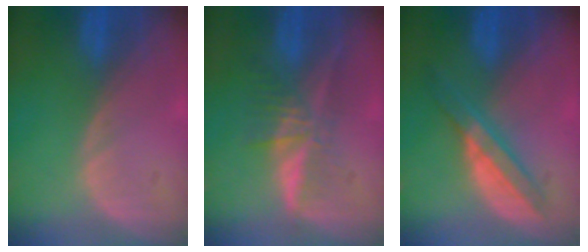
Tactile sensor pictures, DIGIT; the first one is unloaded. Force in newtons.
{"total": 6.0, "press": 5.4, "slide": 2.6}
{"total": 5.5, "press": 5.3, "slide": 1.6}